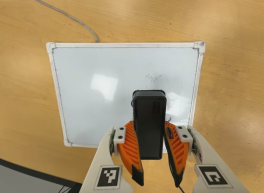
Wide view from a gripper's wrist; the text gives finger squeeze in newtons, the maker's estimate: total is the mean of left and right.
{"total": 10.8, "left": 8.6, "right": 13.1}